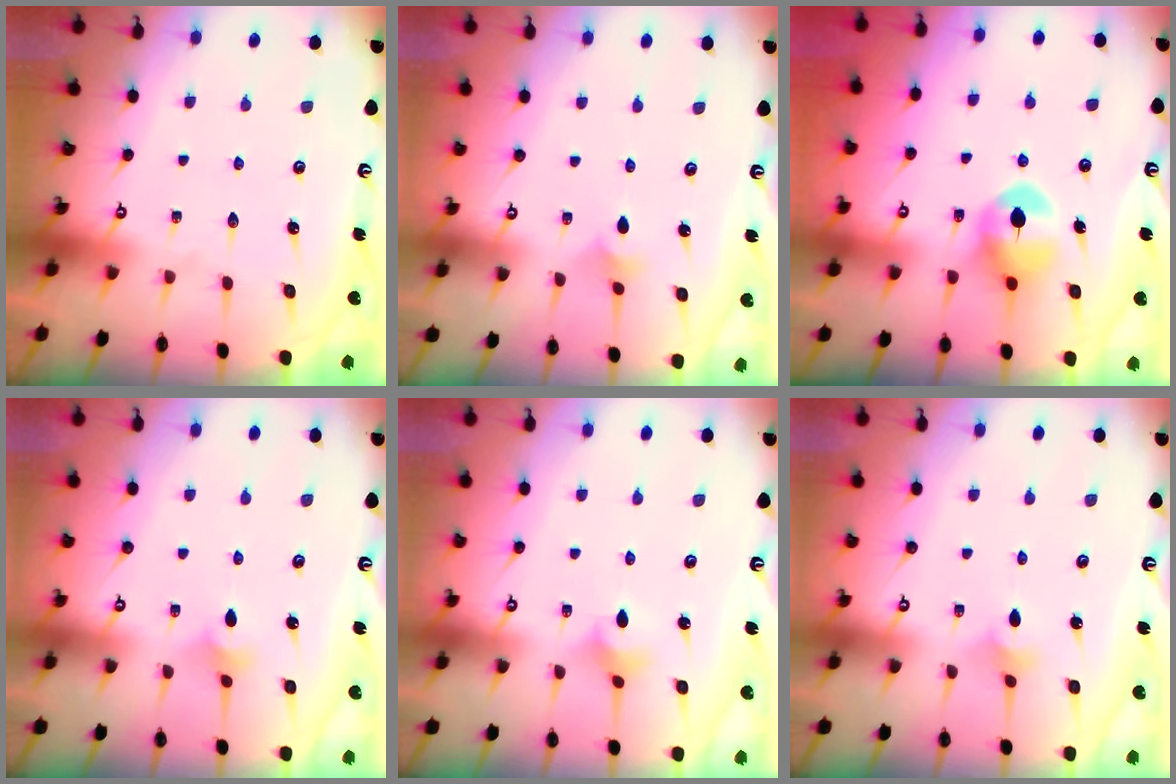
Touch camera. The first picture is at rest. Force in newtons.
{"total": 2.9, "press": 2.8, "slide": 0.7}
{"total": 9.2, "press": 9.2, "slide": 0.6}
{"total": 2.7, "press": 2.6, "slide": 0.7}
{"total": 3.1, "press": 3.1, "slide": 0.2}
{"total": 2.7, "press": 2.6, "slide": 0.7}